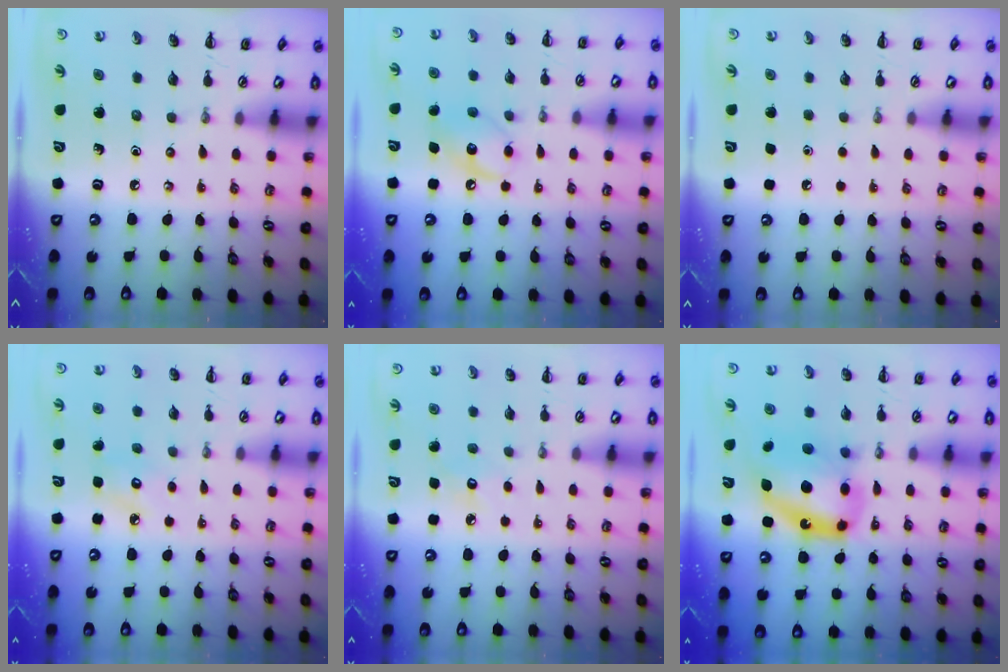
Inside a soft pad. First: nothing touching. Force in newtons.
{"total": 10.1, "press": 10.0, "slide": 1.0}
{"total": 1.6, "press": 1.6, "slide": 0.1}
{"total": 4.4, "press": 4.3, "slide": 1.1}
{"total": 5.8, "press": 5.6, "slide": 1.5}
{"total": 14.0, "press": 13.6, "slide": 3.3}